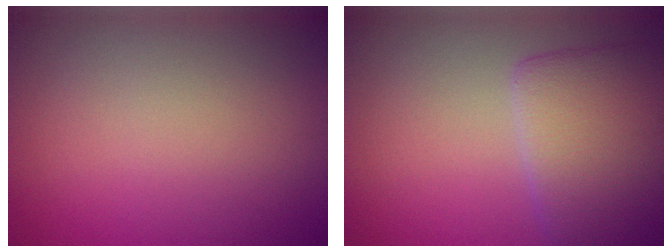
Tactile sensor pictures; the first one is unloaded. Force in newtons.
{"total": 5.9, "press": 5.9, "slide": 0.7}